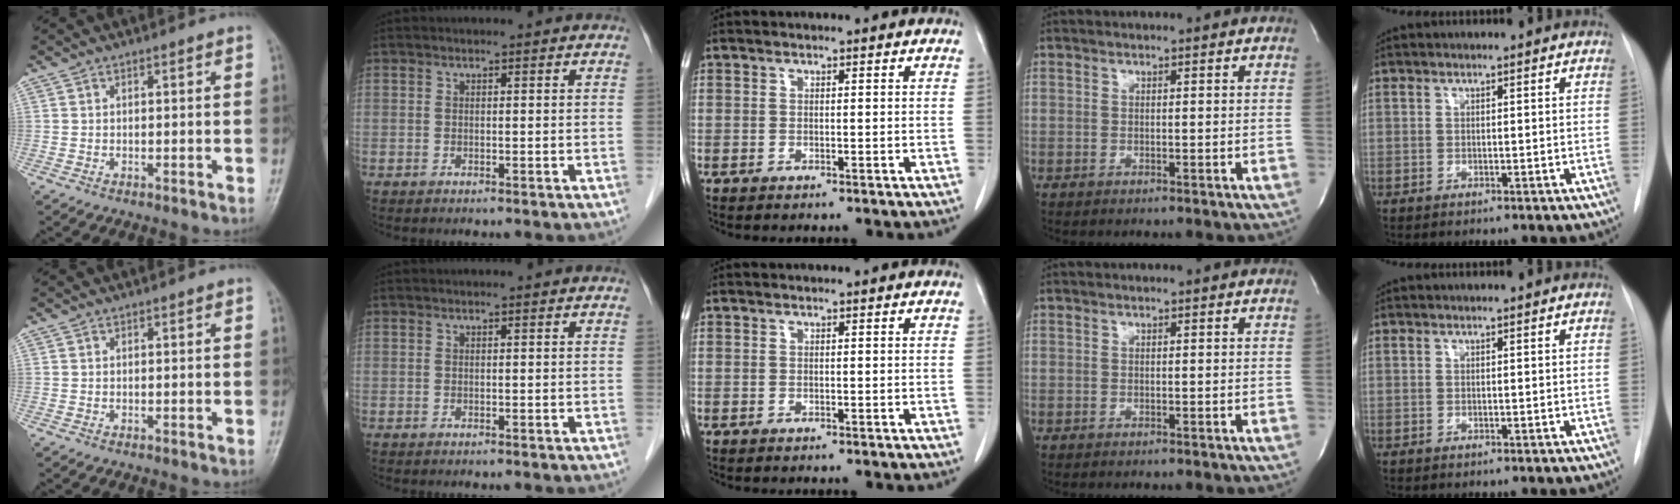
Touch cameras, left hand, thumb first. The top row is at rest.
{}